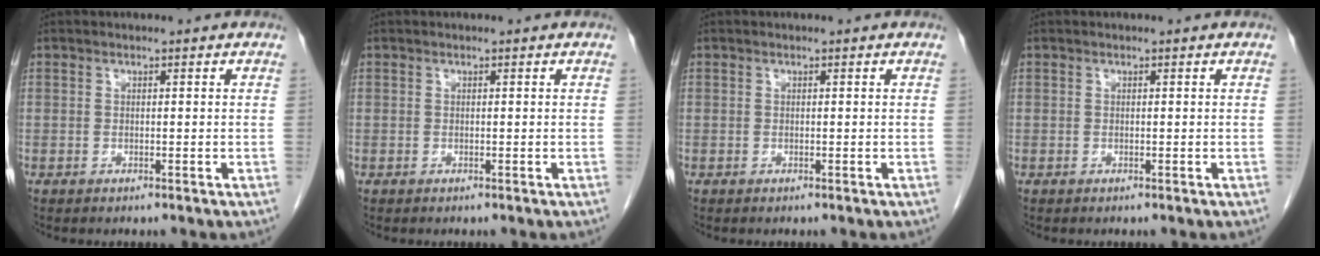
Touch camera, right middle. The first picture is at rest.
{"total": 0.0}
{"total": 0.0}
{"total": 0.0}